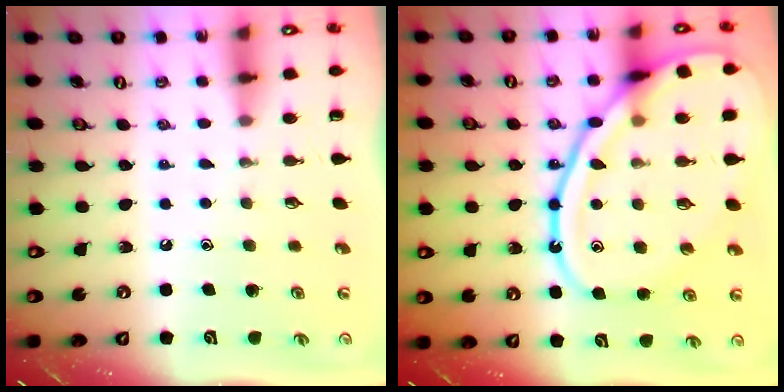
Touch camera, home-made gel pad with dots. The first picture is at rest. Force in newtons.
{"total": 19.6, "press": 19.5, "slide": 1.9}